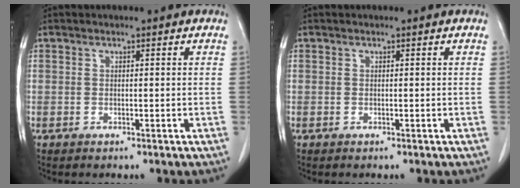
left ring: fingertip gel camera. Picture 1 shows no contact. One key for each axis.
{"total": 0.0}